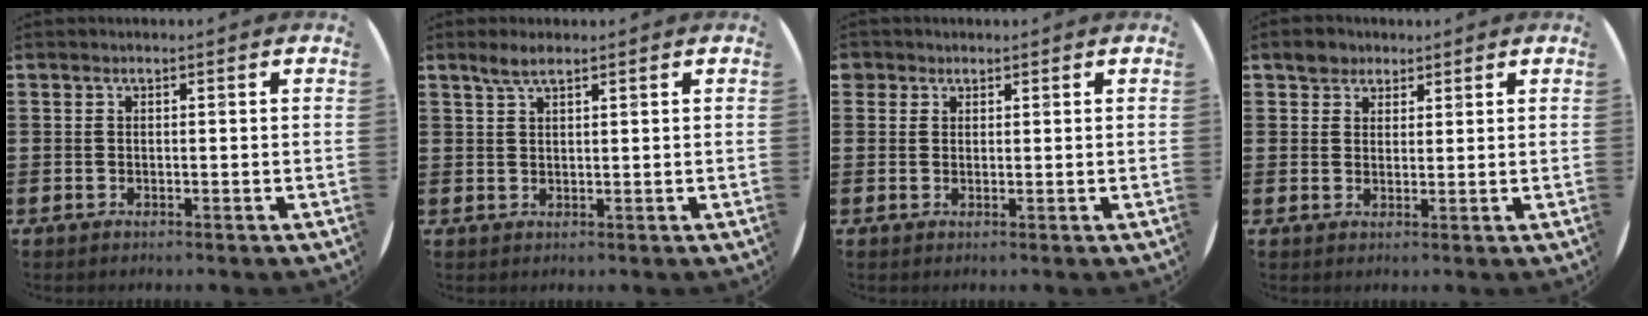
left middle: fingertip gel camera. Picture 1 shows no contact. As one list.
[{"total": 2.4, "force": [1.9, 0.5, 1.4], "torque": [-0.030, 0.004, 0.034]}, {"total": 1.4, "force": [1.1, 0.9, 0.0], "torque": [0.007, 0.001, 0.021]}, {"total": 2.7, "force": [2.1, 1.7, 0.0], "torque": [0.009, 0.004, 0.038]}]